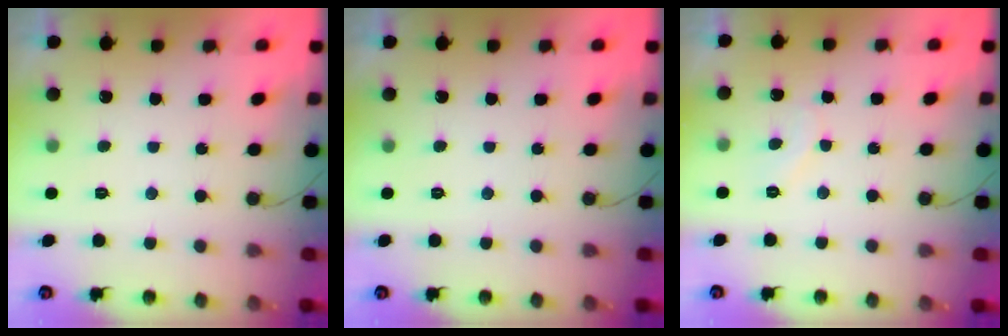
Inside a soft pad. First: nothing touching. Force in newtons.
{"total": 0.0}
{"total": 5.4, "press": 5.4, "slide": 0.5}